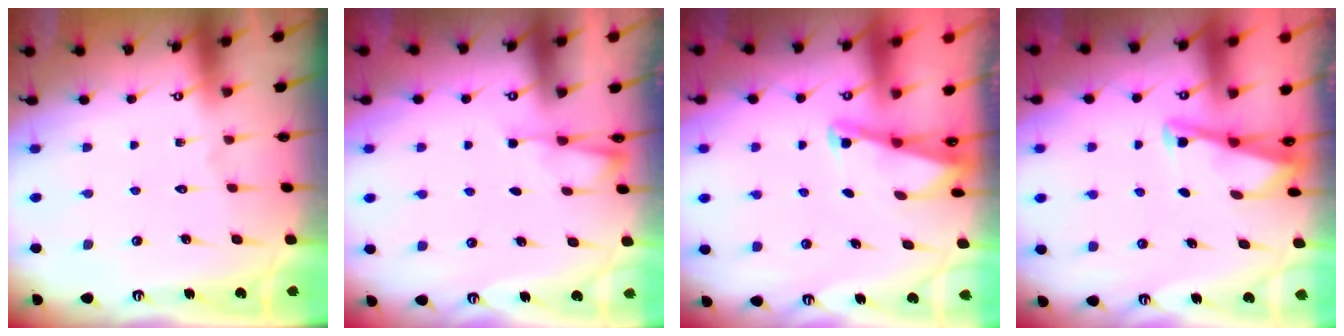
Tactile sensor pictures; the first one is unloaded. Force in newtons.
{"total": 2.3, "press": 2.2, "slide": 0.4}
{"total": 2.1, "press": 2.0, "slide": 0.3}
{"total": 2.9, "press": 2.9, "slide": 0.4}